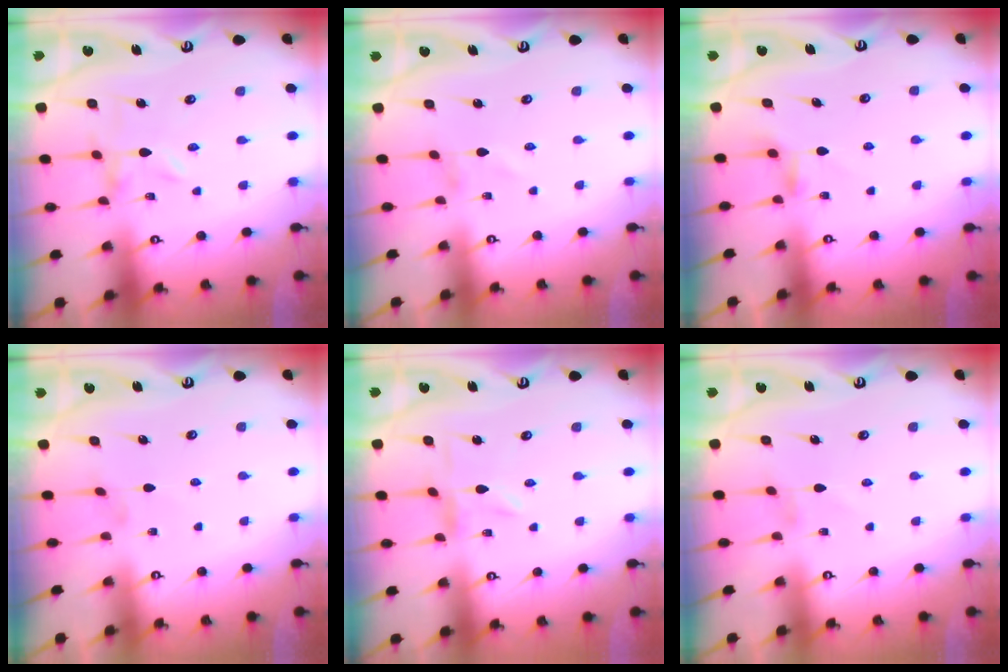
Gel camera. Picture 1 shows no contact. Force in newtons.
{"total": 1.3, "press": 1.2, "slide": 0.1}
{"total": 3.0, "press": 2.9, "slide": 0.5}
{"total": 0.7, "press": 0.7, "slide": 0.2}
{"total": 0.0}
{"total": 0.8, "press": 0.7, "slide": 0.2}